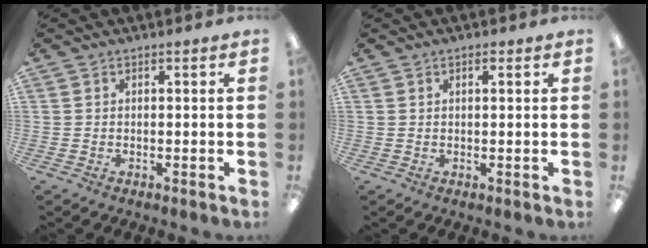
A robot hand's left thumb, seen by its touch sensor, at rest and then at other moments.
{"total": 1.0, "force": [0.7, 0.3, 0.7], "torque": [-0.009, -0.002, 0.010]}